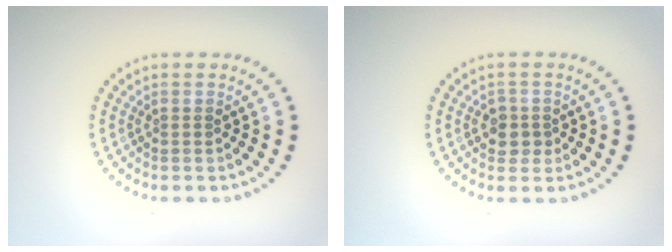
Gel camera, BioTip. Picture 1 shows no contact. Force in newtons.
{"total": 1.8, "press": 1.7, "slide": 0.6}